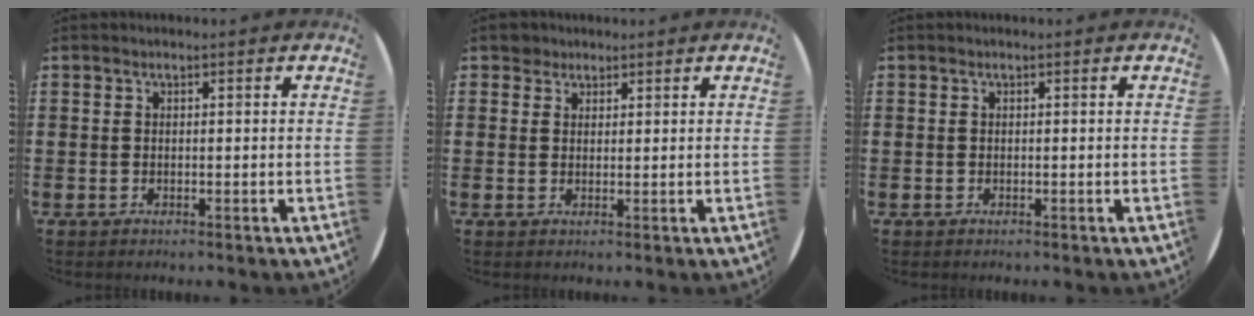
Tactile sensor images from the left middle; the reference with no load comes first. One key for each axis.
{"total": 2.2, "fx": 1.8, "fy": 1.2, "fz": 0.1, "tx": 0.002, "ty": 0.001, "tz": 0.035}
{"total": 0.0}